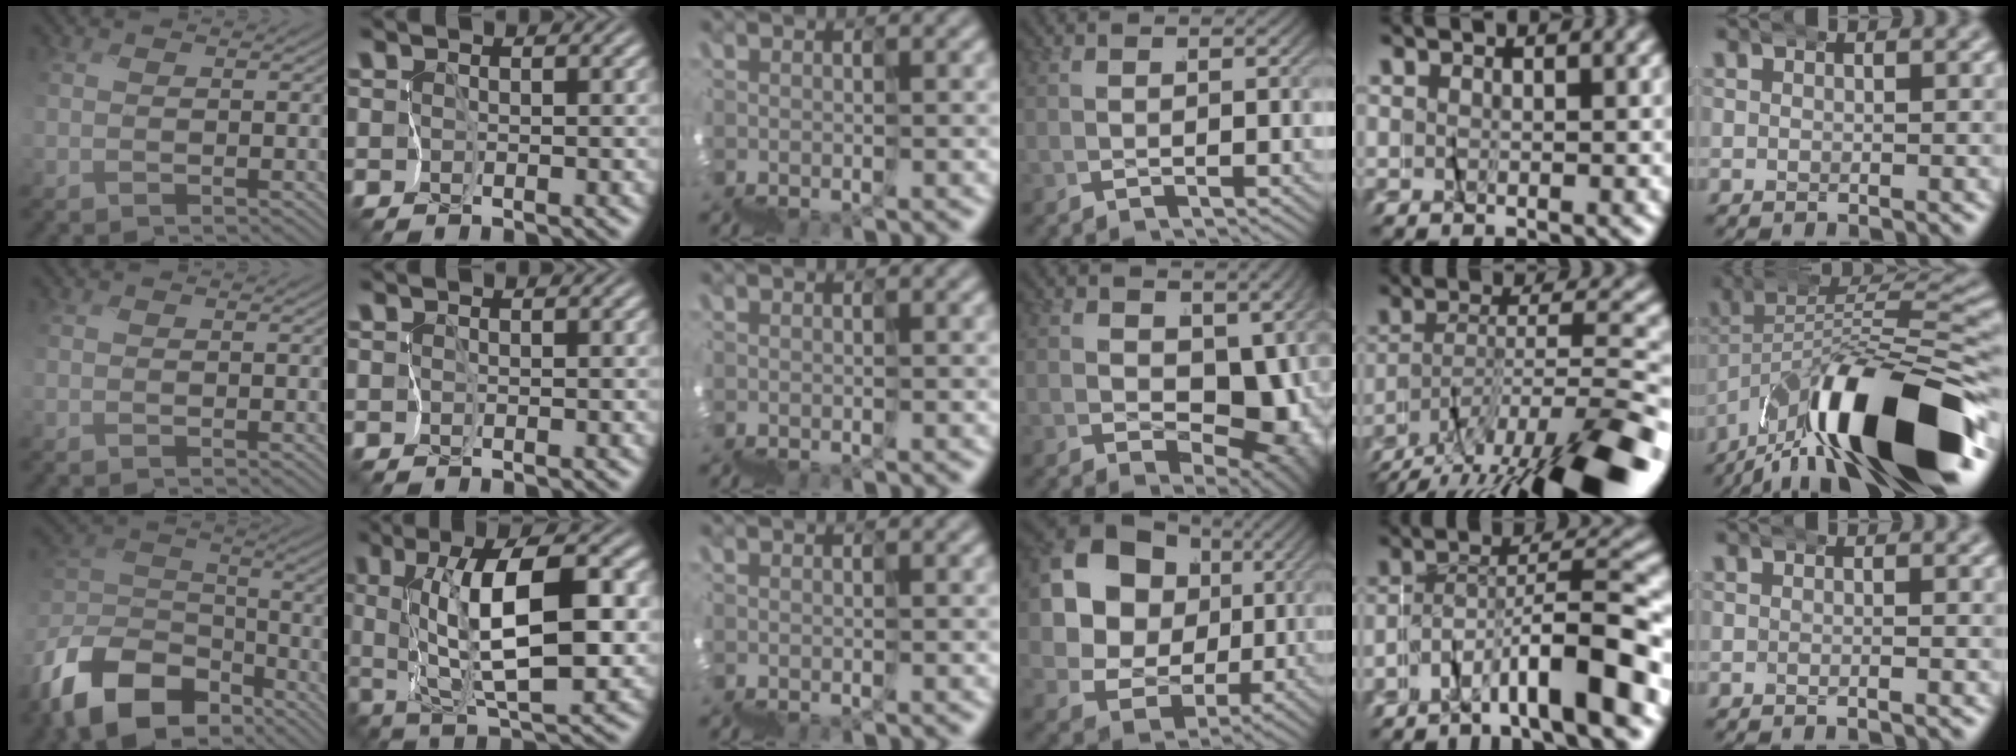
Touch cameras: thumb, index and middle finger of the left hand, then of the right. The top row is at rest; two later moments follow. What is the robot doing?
{"motion": "wrap", "object": "felt sheet"}